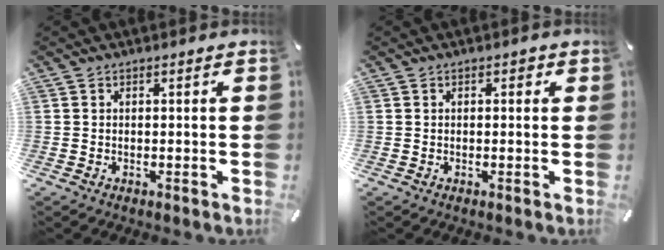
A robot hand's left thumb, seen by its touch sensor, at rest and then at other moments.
{"total": 1.1, "force": [0.2, 0.7, 0.8], "torque": [-0.009, 0.003, -0.001]}